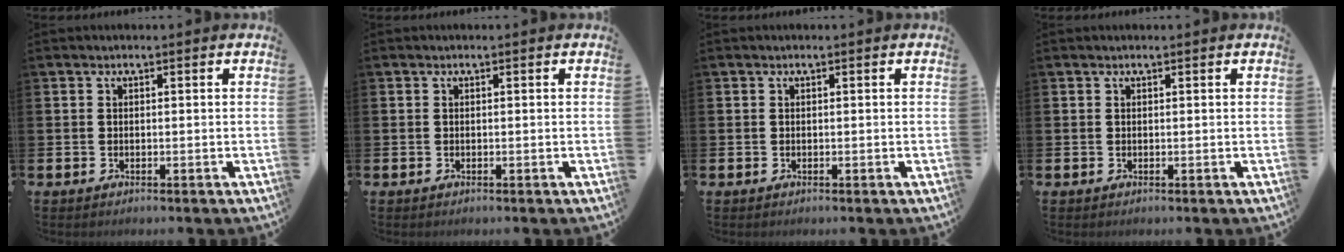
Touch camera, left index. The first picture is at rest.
{"total": 0.0}
{"total": 0.0}
{"total": 0.0}